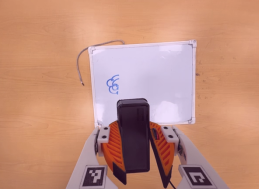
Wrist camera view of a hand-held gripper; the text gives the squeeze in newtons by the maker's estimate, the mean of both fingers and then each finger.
{"total": 9.1, "left": 9.5, "right": 8.6}